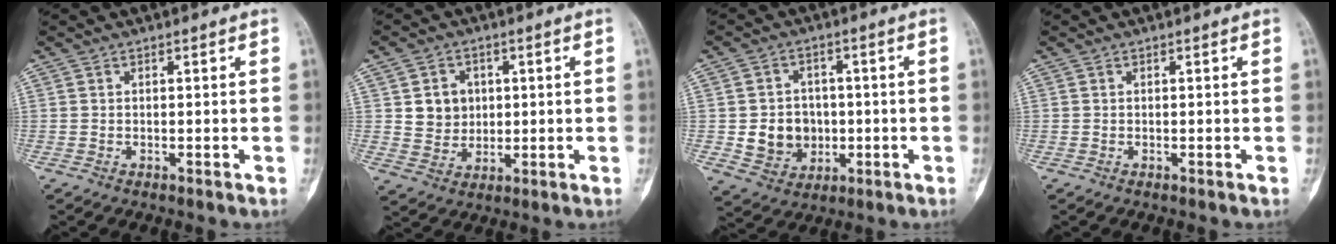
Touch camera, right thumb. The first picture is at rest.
{"total": 6.8, "force": [1.4, 6.0, 2.9], "torque": [-0.017, -0.005, 0.029]}
{"total": 8.5, "force": [-0.8, 7.4, 4.1], "torque": [-0.032, 0.006, -0.004]}
{"total": 0.0}